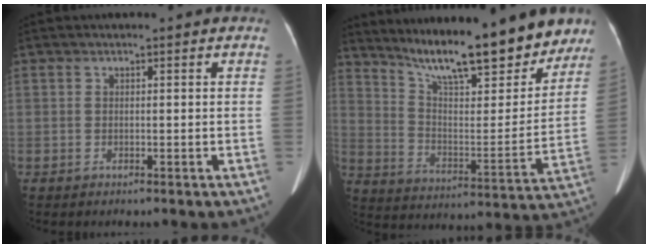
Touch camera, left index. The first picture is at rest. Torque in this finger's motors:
{"motor_torque": [0.97, -1.17, 0.85, 0.19]}